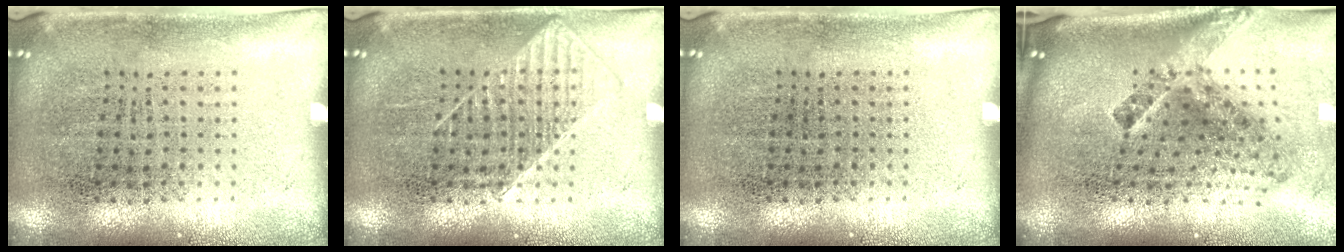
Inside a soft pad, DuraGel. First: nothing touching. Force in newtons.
{"total": 1.5, "press": 1.5, "slide": 0.3}
{"total": 0.0}
{"total": 2.9, "press": 1.8, "slide": 2.3}